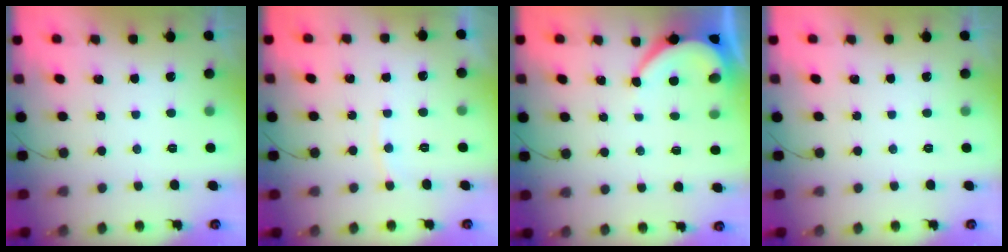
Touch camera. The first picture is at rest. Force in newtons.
{"total": 4.9, "press": 4.8, "slide": 0.7}
{"total": 5.8, "press": 5.8, "slide": 0.6}
{"total": 0.0}